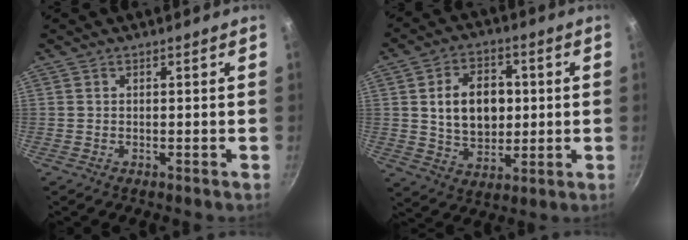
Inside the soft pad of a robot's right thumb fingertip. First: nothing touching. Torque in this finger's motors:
{"motor_torque": [-0.40, 0.86, 0.49, 0.19, 0.23]}